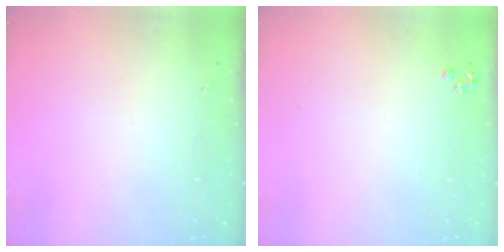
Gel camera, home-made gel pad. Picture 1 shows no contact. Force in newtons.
{"total": 4.0, "press": 4.0, "slide": 0.6}